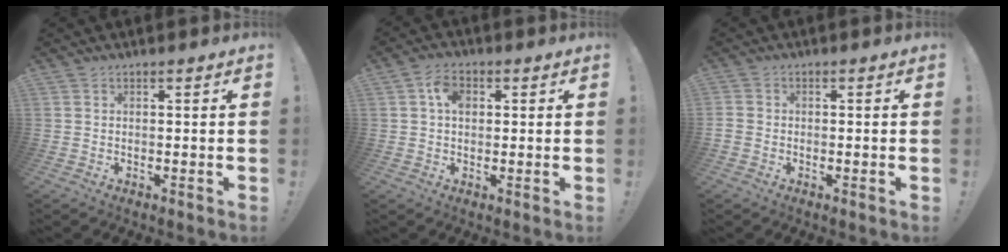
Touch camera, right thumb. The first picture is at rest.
{"total": 5.5, "force": [1.4, 3.8, 3.7], "torque": [-0.062, 0.007, 0.025]}
{"total": 1.8, "force": [-1.1, 1.2, 0.7], "torque": [-0.007, 0.007, -0.018]}